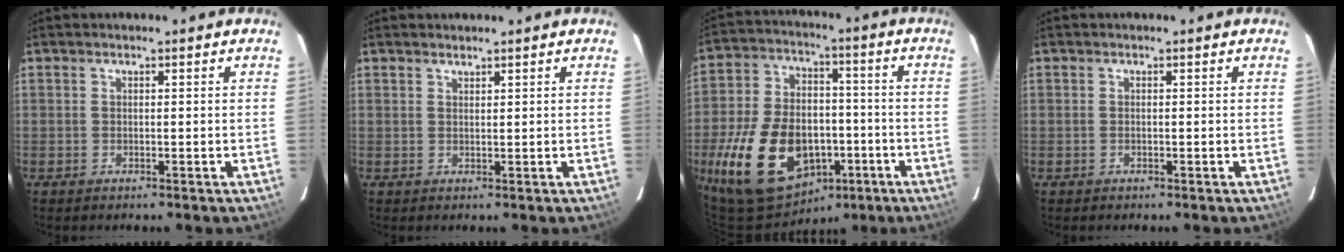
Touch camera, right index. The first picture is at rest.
{"total": 0.9, "force": [0.9, 0.2, 0.1], "torque": [-0.003, 0.001, 0.017]}
{"total": 21.7, "force": [-8.0, 14.1, 14.5], "torque": [-0.315, 0.008, -0.112]}
{"total": 0.0}